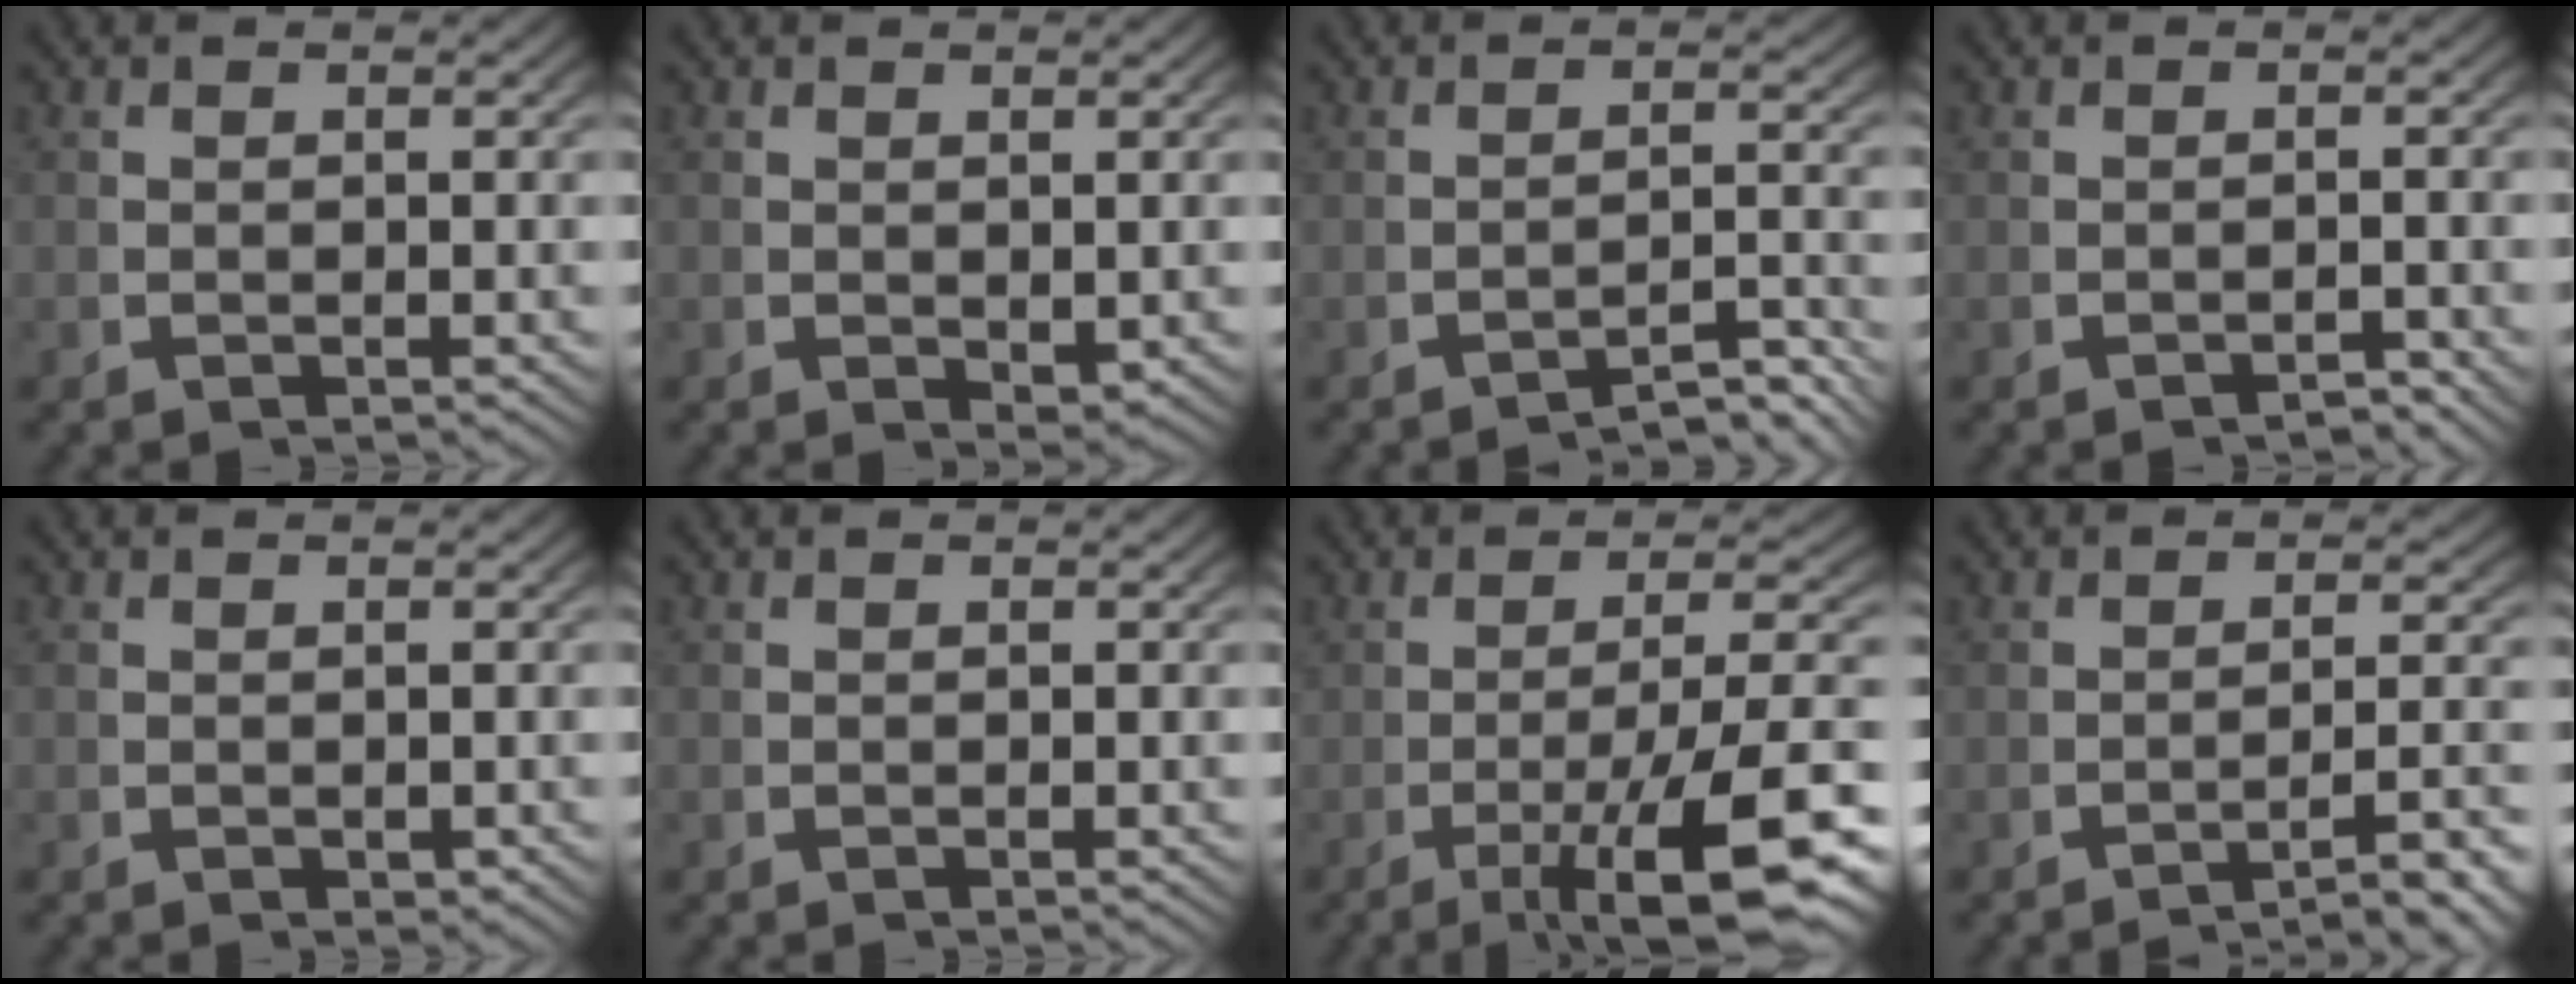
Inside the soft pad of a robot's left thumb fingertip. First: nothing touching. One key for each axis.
{"total": 1.3, "fx": 0.5, "fy": 0.8, "fz": 0.9, "tx": -0.015, "ty": -0.008, "tz": 0.019}
{"total": 3.9, "fx": -3.3, "fy": 0.9, "fz": 2.0, "tx": -0.028, "ty": -0.010, "tz": -0.050}
{"total": 1.6, "fx": -1.5, "fy": 0.1, "fz": 0.3, "tx": -0.006, "ty": -0.003, "tz": -0.023}
{"total": 0.7, "fx": -0.1, "fy": 0.5, "fz": 0.4, "tx": -0.006, "ty": -0.006, "tz": 0.002}
{"total": 0.0}
{"total": 10.1, "fx": -3.6, "fy": 4.3, "fz": 8.4, "tx": -0.135, "ty": -0.030, "tz": -0.035}
{"total": 4.8, "fx": -3.5, "fy": 0.9, "fz": 3.2, "tx": -0.039, "ty": -0.007, "tz": -0.050}